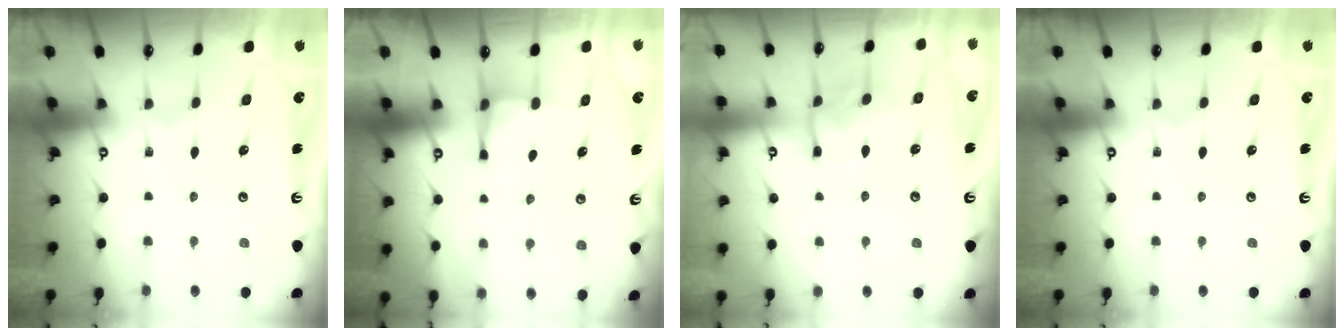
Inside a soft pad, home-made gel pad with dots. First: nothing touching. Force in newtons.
{"total": 3.1, "press": 3.1, "slide": 0.6}
{"total": 8.2, "press": 8.2, "slide": 0.7}
{"total": 0.0}